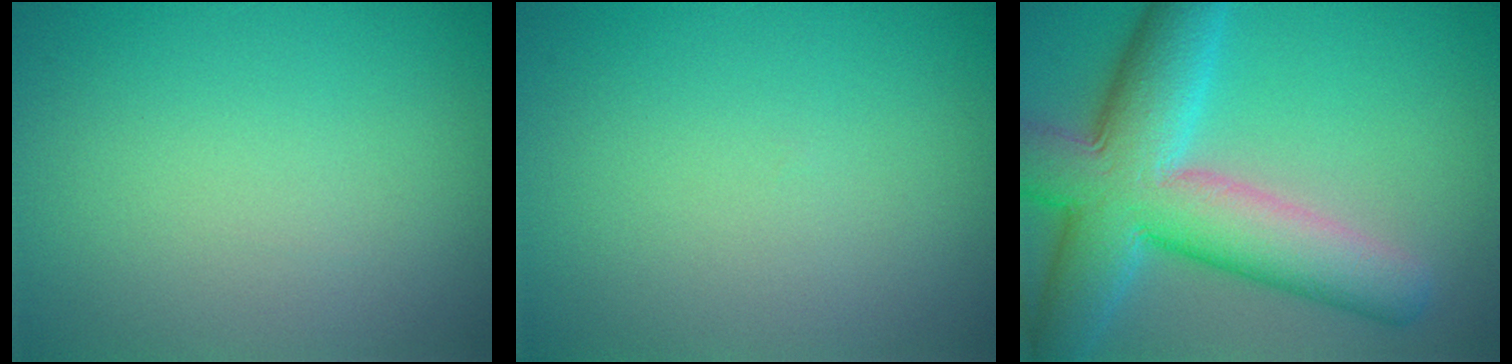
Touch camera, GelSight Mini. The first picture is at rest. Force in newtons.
{"total": 0.0}
{"total": 11.1, "press": 11.0, "slide": 0.4}